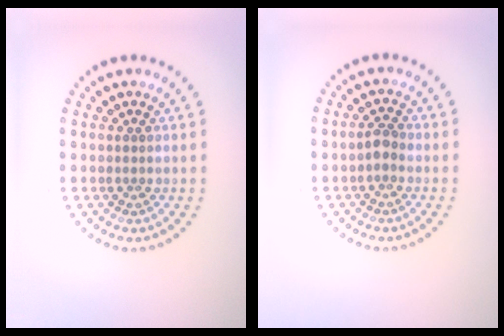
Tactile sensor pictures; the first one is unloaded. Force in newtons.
{"total": 1.3, "press": 1.2, "slide": 0.3}